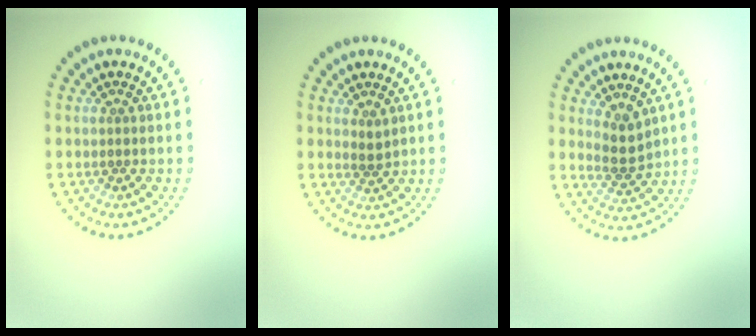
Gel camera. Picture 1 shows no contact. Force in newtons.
{"total": 0.9, "press": 0.8, "slide": 0.5}
{"total": 2.2, "press": 1.9, "slide": 1.2}